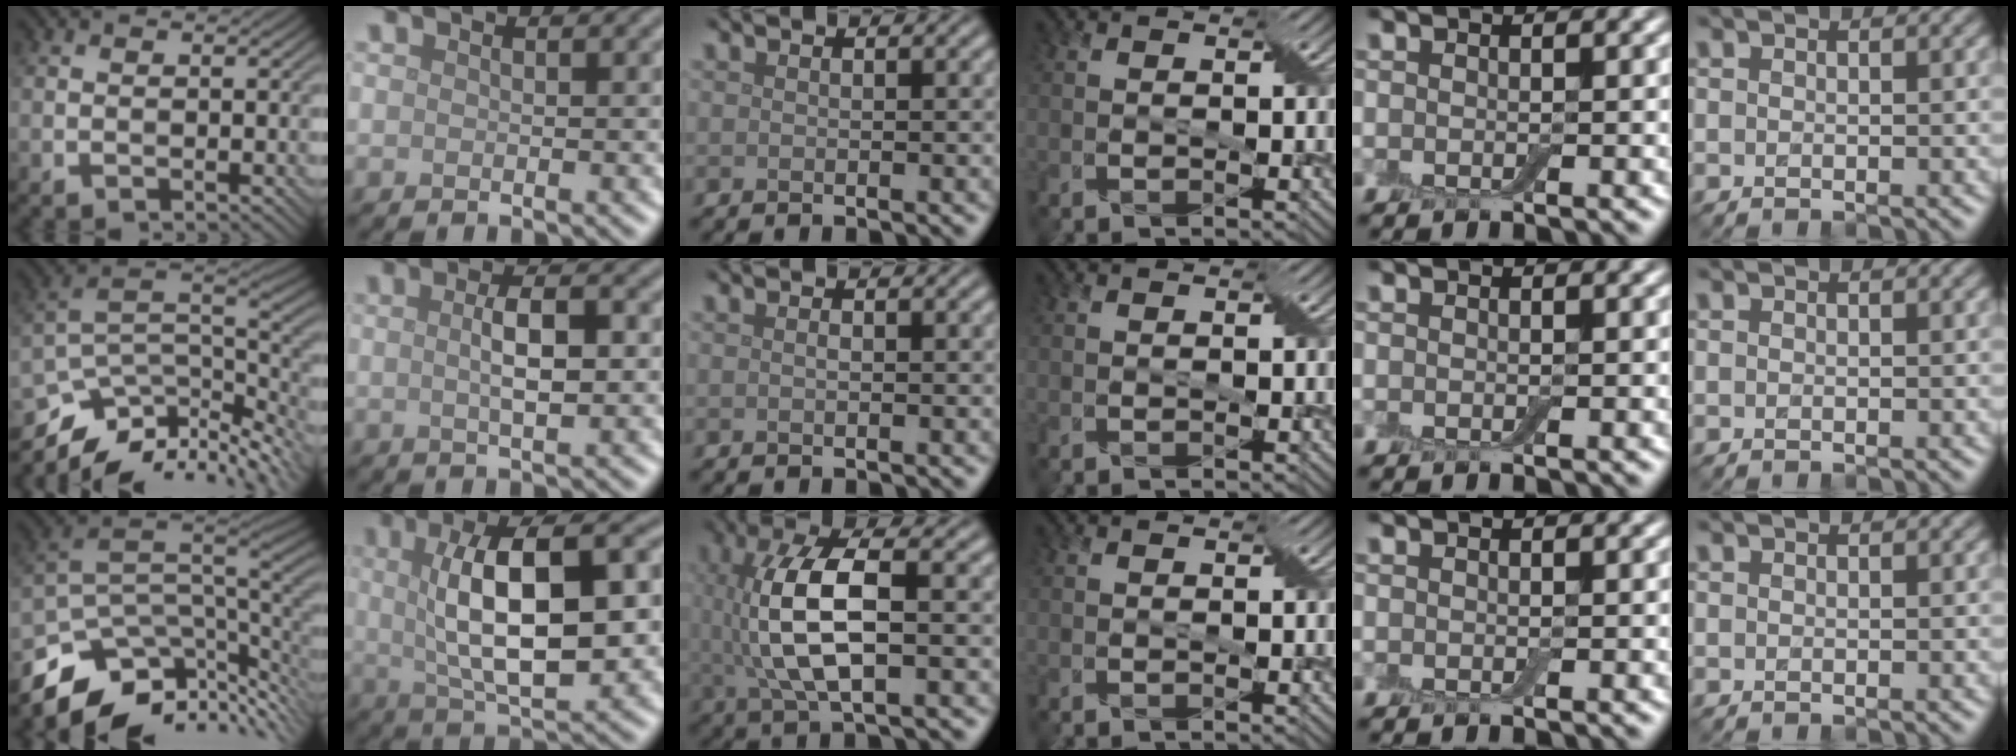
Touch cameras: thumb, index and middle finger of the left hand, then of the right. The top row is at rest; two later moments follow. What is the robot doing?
{"motion": "wrap", "object": "bandage"}